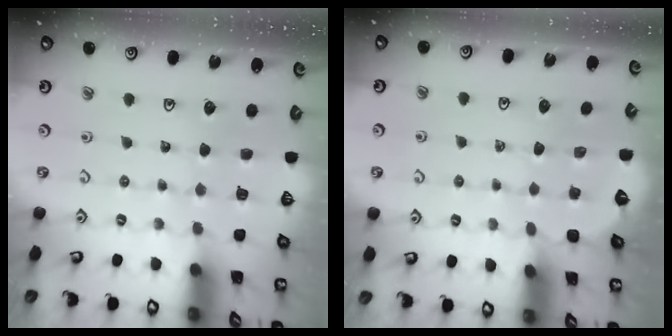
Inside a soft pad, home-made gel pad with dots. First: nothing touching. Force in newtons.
{"total": 1.6, "press": 1.5, "slide": 0.5}